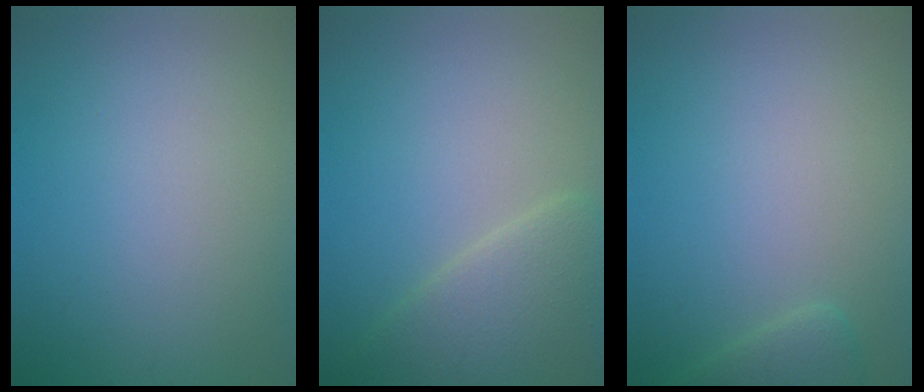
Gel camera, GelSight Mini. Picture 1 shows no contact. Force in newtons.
{"total": 5.2, "press": 5.2, "slide": 0.3}
{"total": 1.9, "press": 1.8, "slide": 0.2}